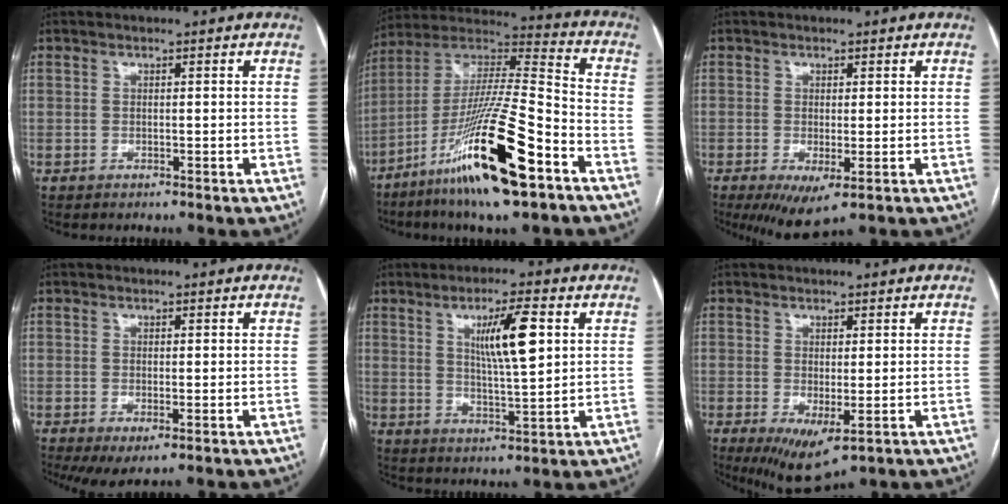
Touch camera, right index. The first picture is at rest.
{"total": 22.1, "force": [-11.2, 2.0, 19.0], "torque": [-0.365, -0.036, -0.198]}
{"total": 5.7, "force": [-2.3, 1.6, 4.9], "torque": [-0.079, -0.018, -0.028]}
{"total": 3.5, "force": [-1.2, 1.2, 3.1], "torque": [-0.049, -0.010, -0.013]}
{"total": 8.8, "force": [2.9, 0.9, 8.3], "torque": [-0.144, 0.000, 0.051]}
{"total": 7.0, "force": [-2.4, 2.4, 6.1], "torque": [-0.099, -0.022, -0.025]}